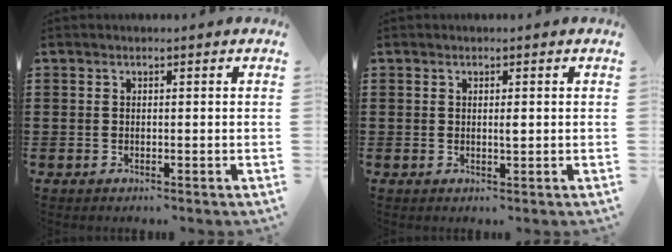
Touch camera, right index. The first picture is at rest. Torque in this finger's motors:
{"motor_torque": [-0.07, 0.87, 0.09, 0.03]}